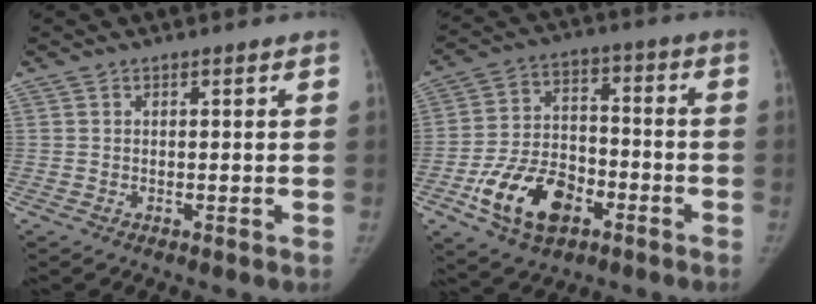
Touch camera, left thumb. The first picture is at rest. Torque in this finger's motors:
{"motor_torque": [-0.21, 0.41, 1.27, 0.80, 0.10]}